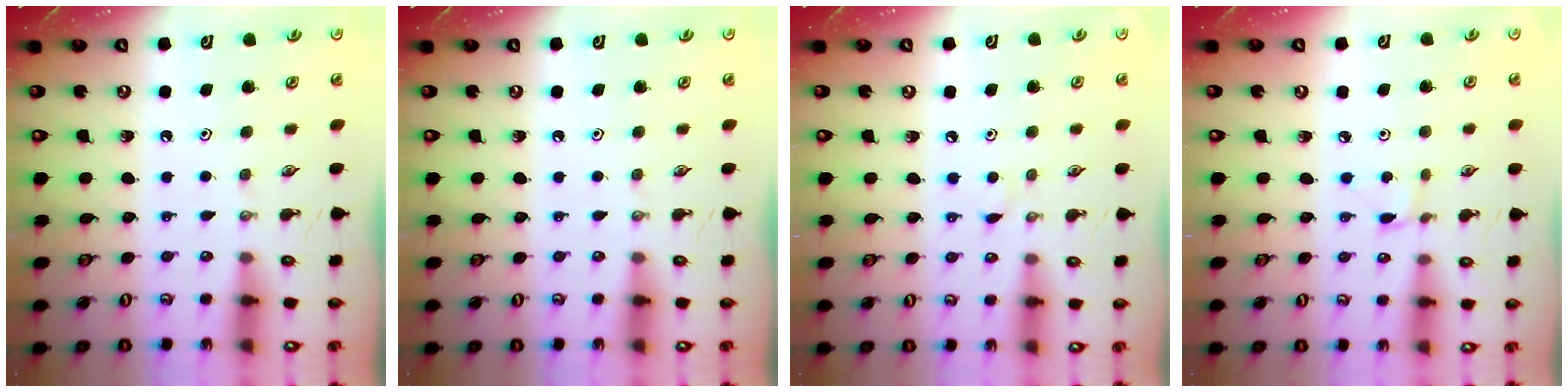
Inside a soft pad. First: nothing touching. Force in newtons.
{"total": 0.0}
{"total": 2.7, "press": 2.7, "slide": 0.4}
{"total": 1.9, "press": 1.9, "slide": 0.2}